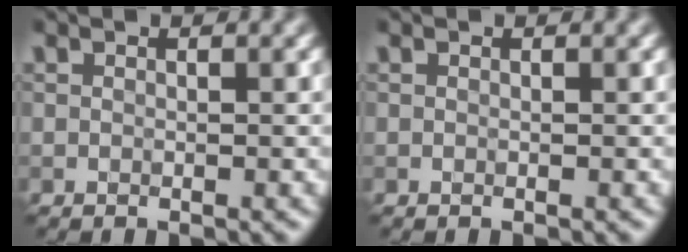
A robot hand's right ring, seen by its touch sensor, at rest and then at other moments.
{"total": 0.0}